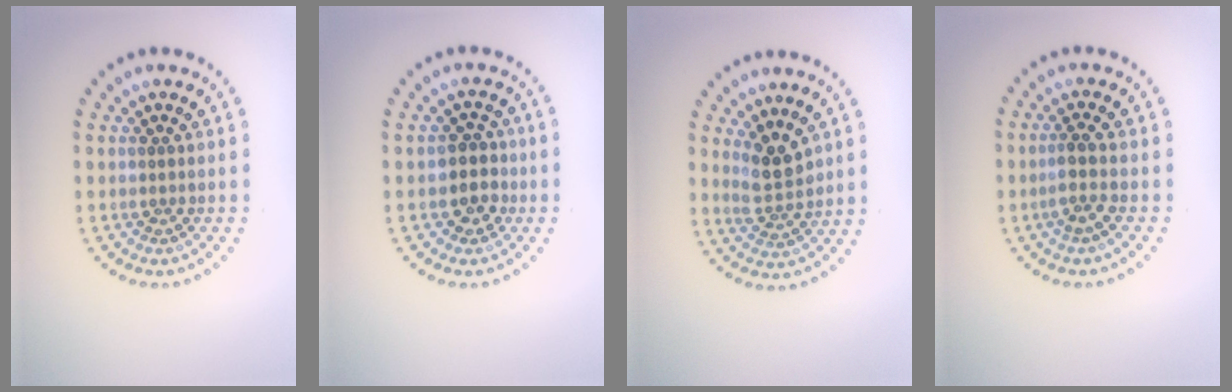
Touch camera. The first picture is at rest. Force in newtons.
{"total": 2.5, "press": 2.3, "slide": 0.8}
{"total": 2.9, "press": 2.6, "slide": 1.3}
{"total": 1.8, "press": 1.4, "slide": 1.1}